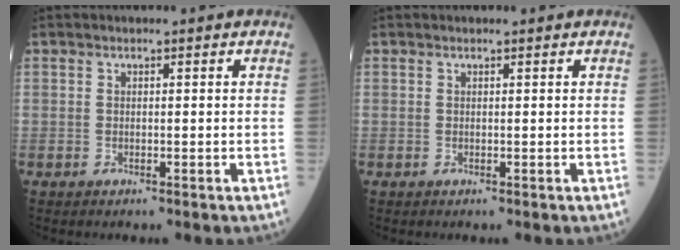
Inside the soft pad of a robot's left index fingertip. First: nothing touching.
{"total": 0.0}